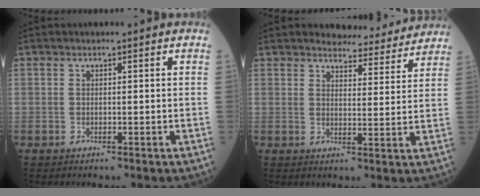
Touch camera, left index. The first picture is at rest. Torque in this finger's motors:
{"motor_torque": [1.03, -1.10, 0.57, 0.05]}